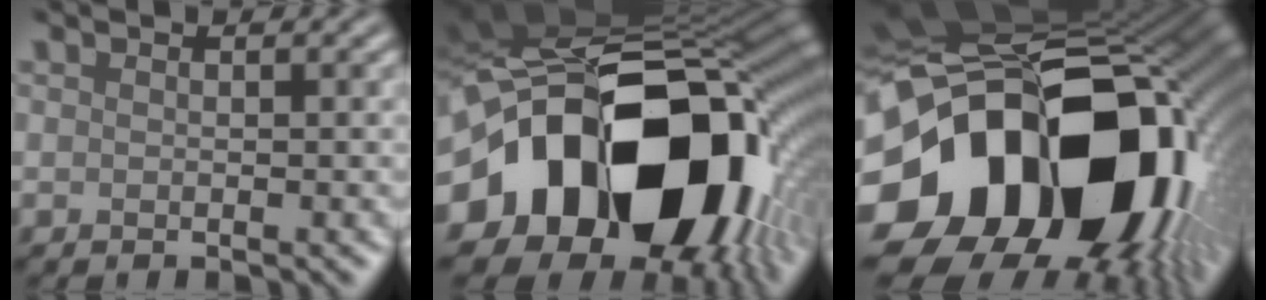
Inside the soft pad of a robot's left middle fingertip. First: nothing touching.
{"total": 19.6, "force": [-4.1, 13.8, 13.3], "torque": [-0.243, -0.026, -0.043]}
{"total": 21.3, "force": [-4.9, 14.5, 14.9], "torque": [-0.294, -0.053, -0.058]}